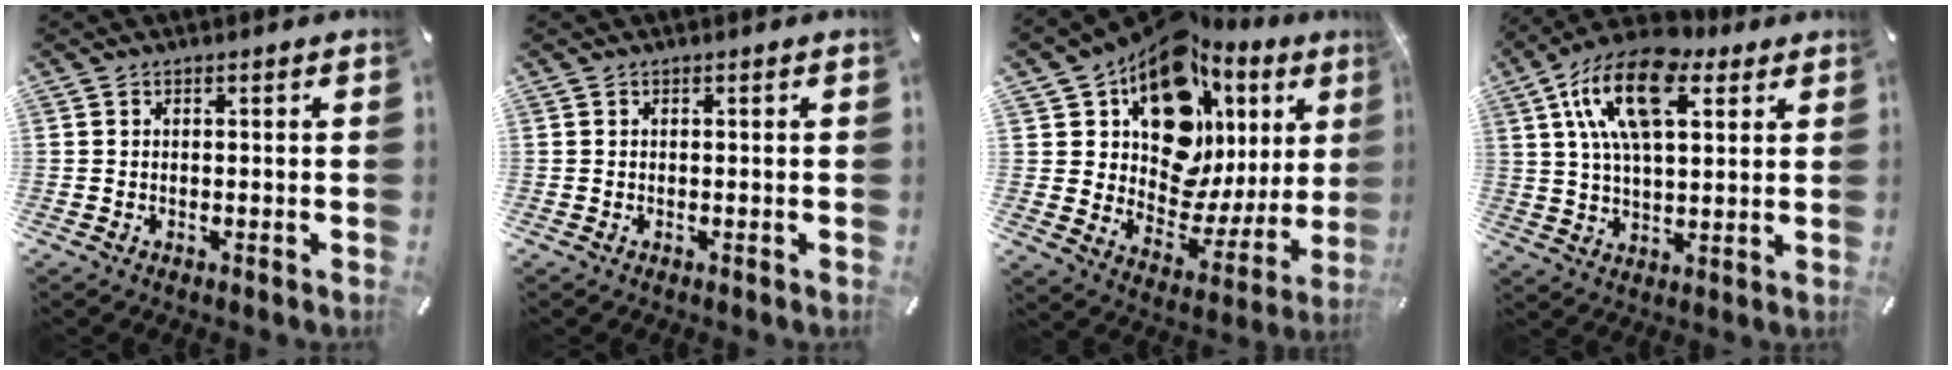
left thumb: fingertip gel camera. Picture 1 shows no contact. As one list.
[{"total": 0.0}, {"total": 18.3, "force": [9.6, 11.9, 10.0], "torque": [-0.146, -0.083, 0.168]}, {"total": 18.3, "force": [7.8, 9.4, 13.6], "torque": [-0.278, -0.015, 0.130]}]